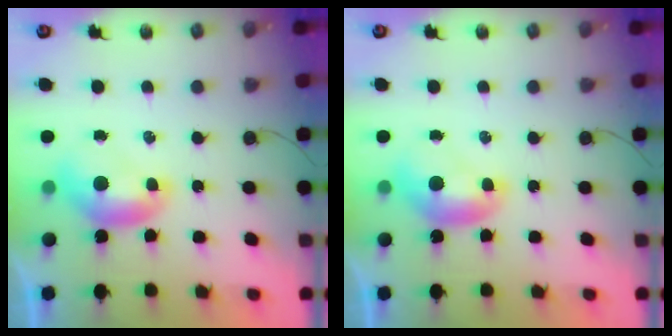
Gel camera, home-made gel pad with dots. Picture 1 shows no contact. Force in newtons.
{"total": 0.0}